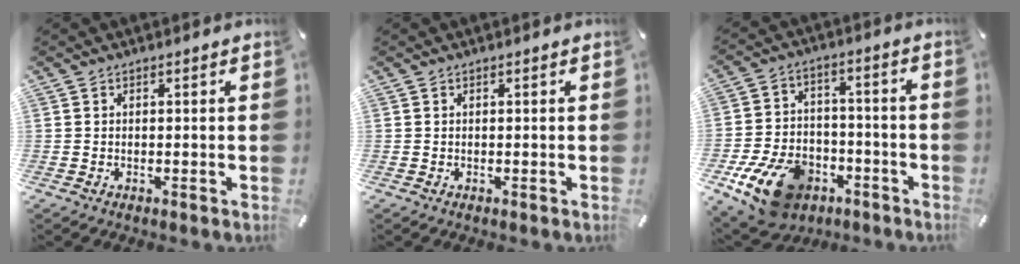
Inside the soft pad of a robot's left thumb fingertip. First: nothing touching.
{"total": 0.0}
{"total": 15.2, "force": [-8.4, 9.9, 8.0], "torque": [-0.127, 0.057, -0.138]}